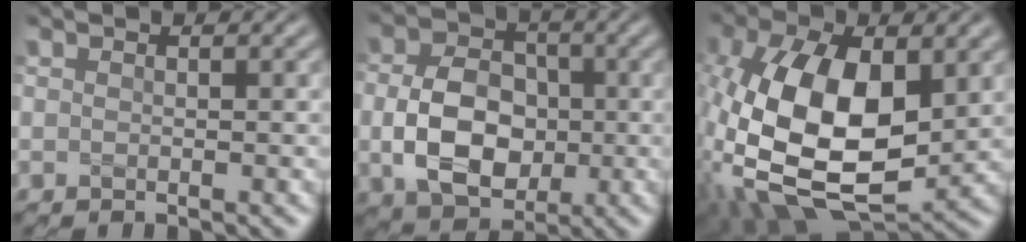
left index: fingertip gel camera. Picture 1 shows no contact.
{"total": 7.4, "force": [-0.8, 5.4, 5.0], "torque": [-0.098, -0.003, -0.015]}
{"total": 14.5, "force": [0.7, 8.3, 11.8], "torque": [-0.258, -0.006, 0.011]}